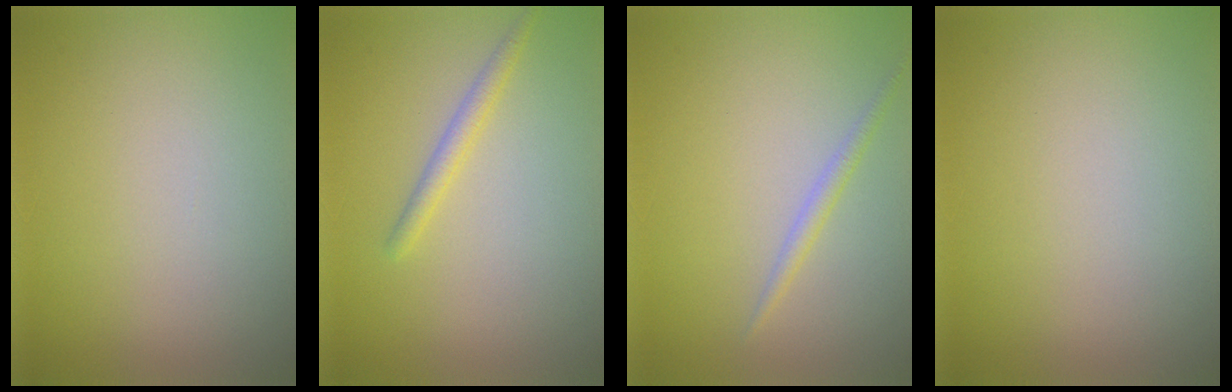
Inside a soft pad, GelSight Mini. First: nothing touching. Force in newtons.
{"total": 1.5, "press": 1.5, "slide": 0.1}
{"total": 1.2, "press": 1.2, "slide": 0.0}
{"total": 0.0}